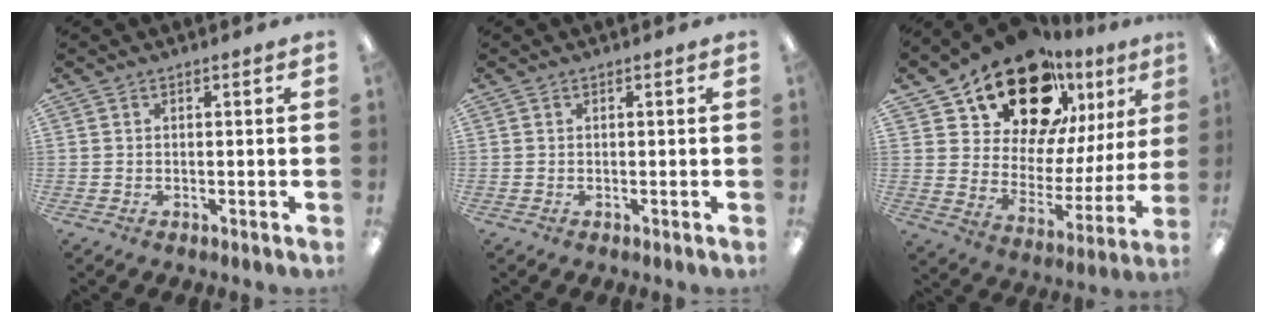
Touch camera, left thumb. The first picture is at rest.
{"total": 0.0}
{"total": 21.3, "force": [16.1, 10.5, 9.2], "torque": [-0.155, -0.109, 0.285]}